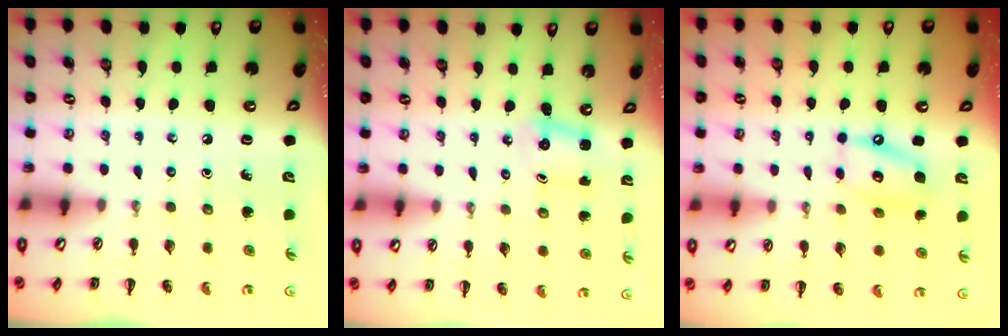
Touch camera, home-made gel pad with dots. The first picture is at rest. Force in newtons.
{"total": 2.4, "press": 2.4, "slide": 0.6}
{"total": 11.5, "press": 11.2, "slide": 2.7}